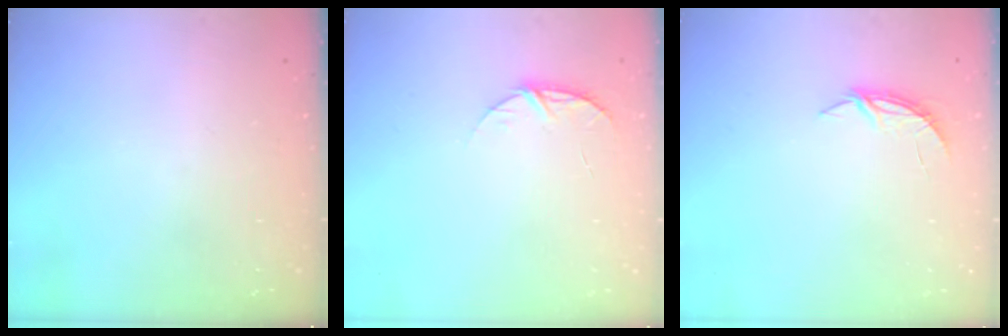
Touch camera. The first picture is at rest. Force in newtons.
{"total": 6.1, "press": 6.1, "slide": 0.7}
{"total": 4.4, "press": 4.3, "slide": 0.4}